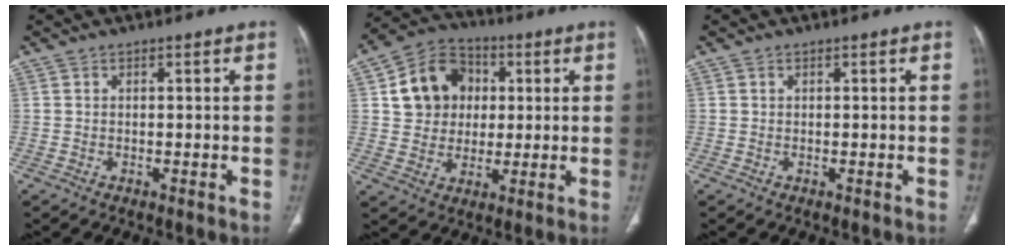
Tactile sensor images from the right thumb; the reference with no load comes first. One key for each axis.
{"total": 13.1, "fx": 2.8, "fy": 11.1, "fz": 6.2, "tx": -0.075, "ty": 0.010, "tz": 0.045}
{"total": 0.0}